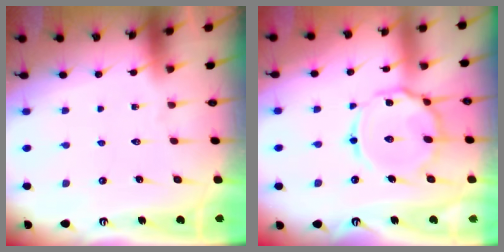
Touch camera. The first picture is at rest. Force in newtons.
{"total": 13.6, "press": 13.6, "slide": 1.1}